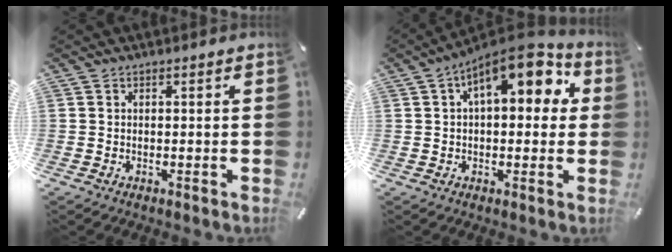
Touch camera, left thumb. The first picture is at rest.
{"total": 13.6, "force": [5.9, 6.4, 10.4], "torque": [-0.138, -0.025, 0.098]}